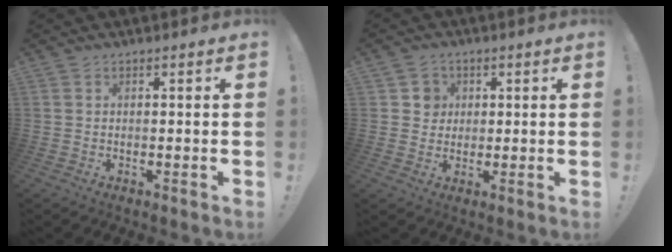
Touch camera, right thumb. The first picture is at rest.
{"total": 4.7, "force": [1.3, 4.4, 0.8], "torque": [-0.002, -0.006, 0.022]}